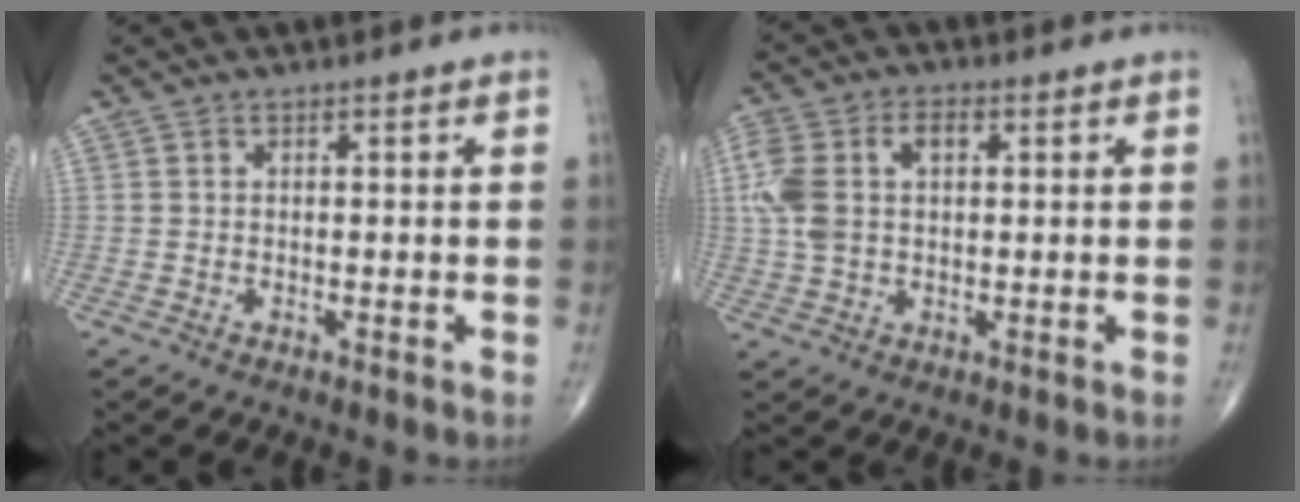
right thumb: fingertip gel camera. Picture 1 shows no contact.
{"total": 9.8, "force": [1.7, 6.1, 7.5], "torque": [-0.175, 0.024, 0.037]}